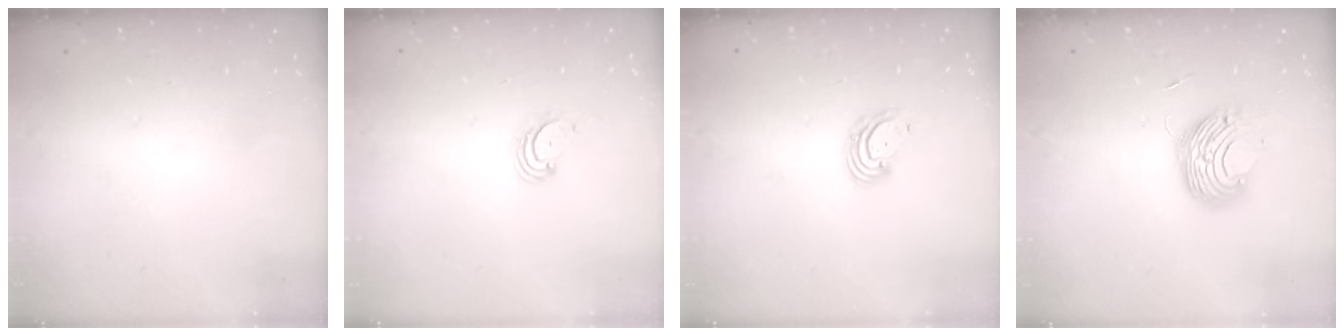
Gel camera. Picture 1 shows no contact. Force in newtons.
{"total": 2.7, "press": 2.7, "slide": 0.3}
{"total": 4.0, "press": 4.0, "slide": 0.4}
{"total": 9.4, "press": 9.4, "slide": 0.3}